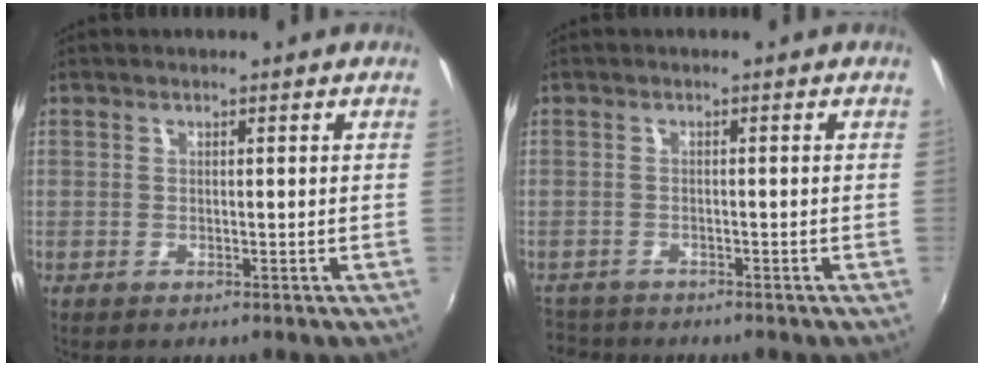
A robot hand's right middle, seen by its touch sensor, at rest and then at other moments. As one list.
[{"total": 4.3, "force": [-3.9, 1.7, 0.4], "torque": [-0.031, -0.013, -0.074]}]